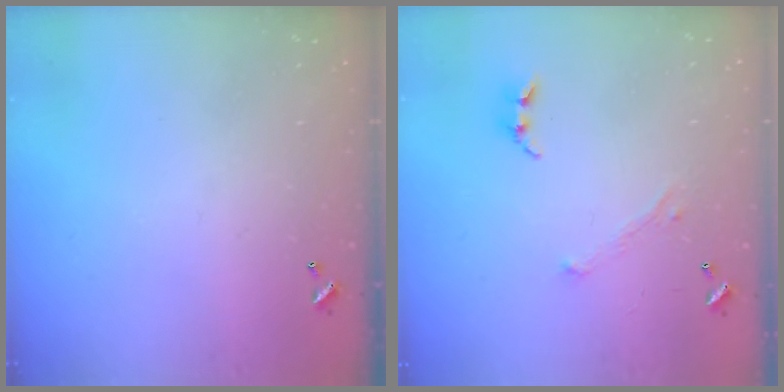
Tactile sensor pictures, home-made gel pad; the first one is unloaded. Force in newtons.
{"total": 1.7, "press": 1.6, "slide": 0.5}